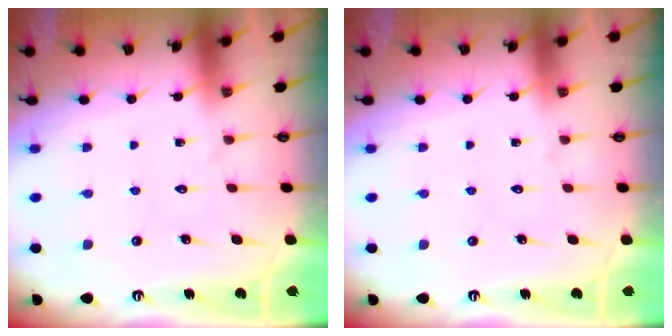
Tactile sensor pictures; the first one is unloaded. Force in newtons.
{"total": 0.0}